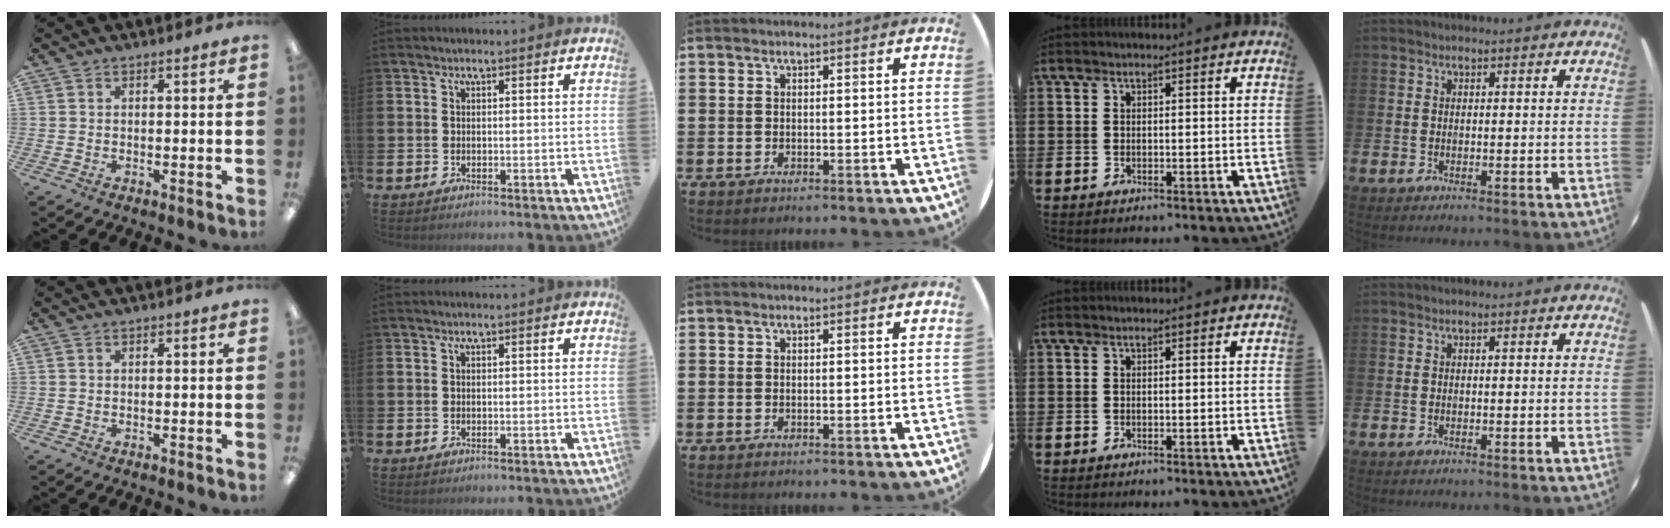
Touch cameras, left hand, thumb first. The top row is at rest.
{}